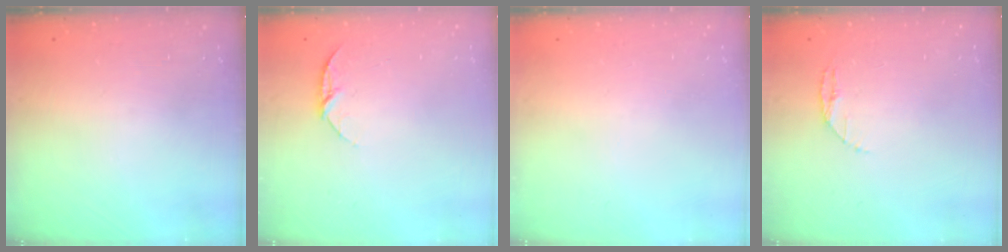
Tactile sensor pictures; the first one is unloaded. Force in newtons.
{"total": 6.9, "press": 6.9, "slide": 0.8}
{"total": 0.0}
{"total": 3.4, "press": 3.4, "slide": 0.4}